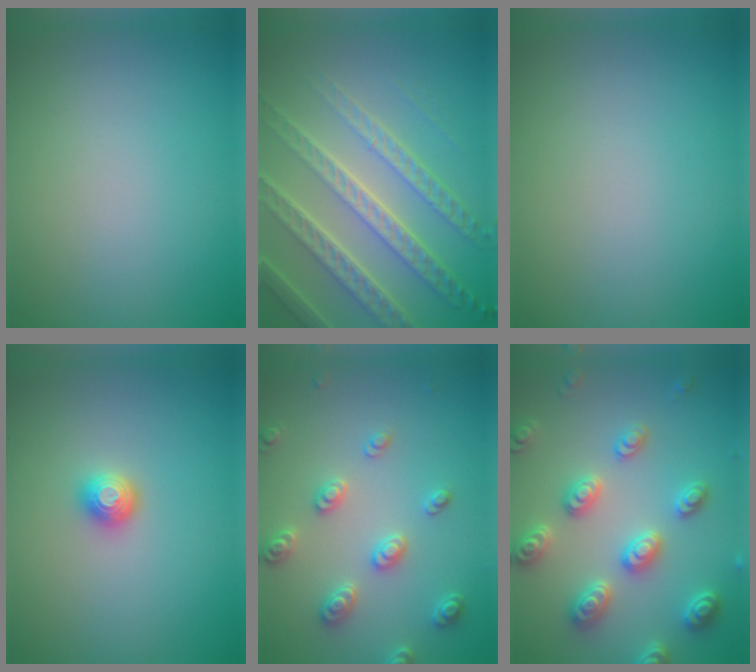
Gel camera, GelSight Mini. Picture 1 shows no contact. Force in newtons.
{"total": 8.1, "press": 5.5, "slide": 5.9}
{"total": 0.0}
{"total": 1.5, "press": 1.3, "slide": 0.8}
{"total": 3.0, "press": 3.0, "slide": 0.7}
{"total": 4.5, "press": 4.4, "slide": 1.2}